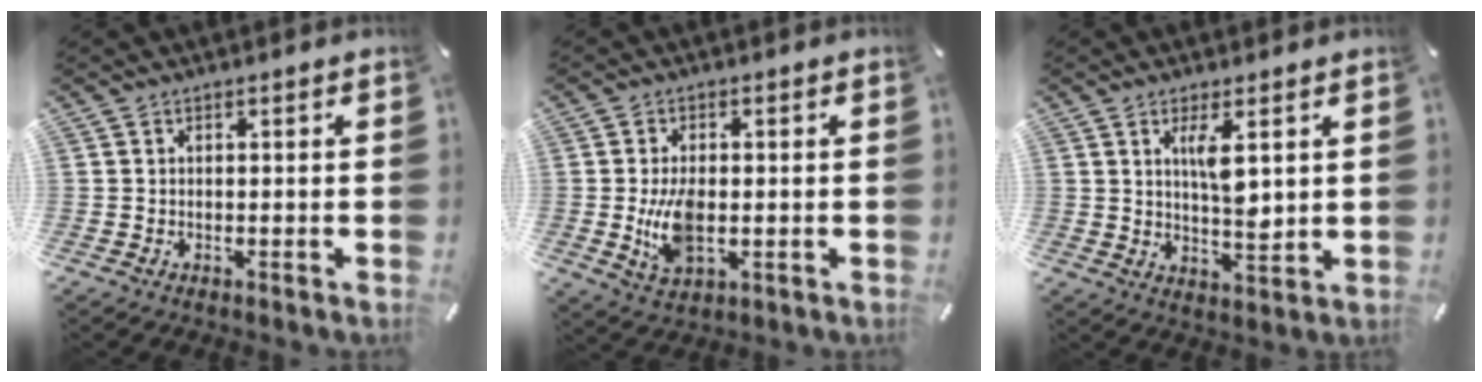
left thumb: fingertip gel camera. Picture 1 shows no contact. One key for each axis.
{"total": 8.4, "fx": -0.4, "fy": 4.8, "fz": 6.8, "tx": -0.143, "ty": -0.010, "tz": -0.012}
{"total": 7.4, "fx": 2.9, "fy": 2.2, "fz": 6.4, "tx": -0.114, "ty": -0.021, "tz": 0.043}